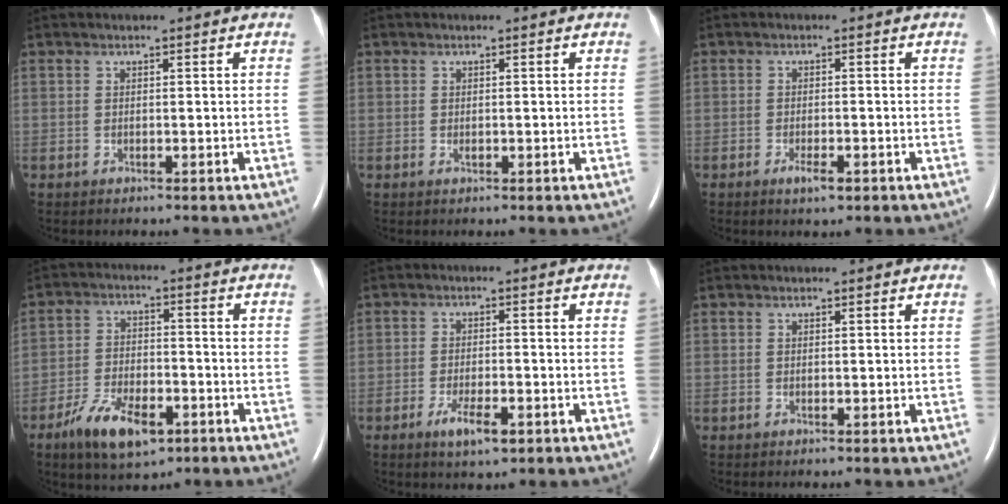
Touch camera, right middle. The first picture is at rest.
{"total": 0.5, "force": [-0.1, 0.3, 0.4], "torque": [-0.009, 0.000, -0.002]}
{"total": 2.4, "force": [-1.4, 0.7, 1.9], "torque": [-0.033, 0.000, -0.021]}
{"total": 10.1, "force": [-5.8, 4.3, 7.0], "torque": [-0.136, -0.005, -0.097]}
{"total": 4.8, "force": [-2.6, 1.3, 3.8], "torque": [-0.073, -0.003, -0.040]}
{"total": 0.0}